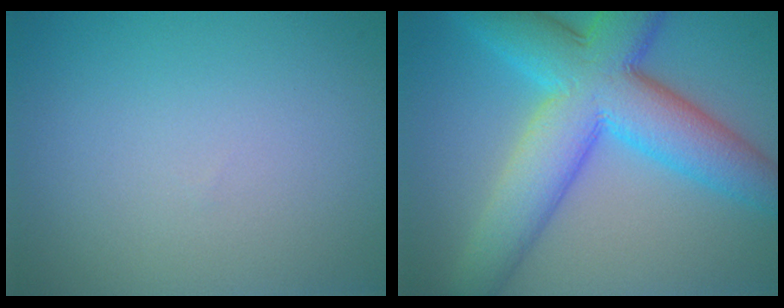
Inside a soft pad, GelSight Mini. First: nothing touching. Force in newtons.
{"total": 10.8, "press": 10.8, "slide": 0.1}